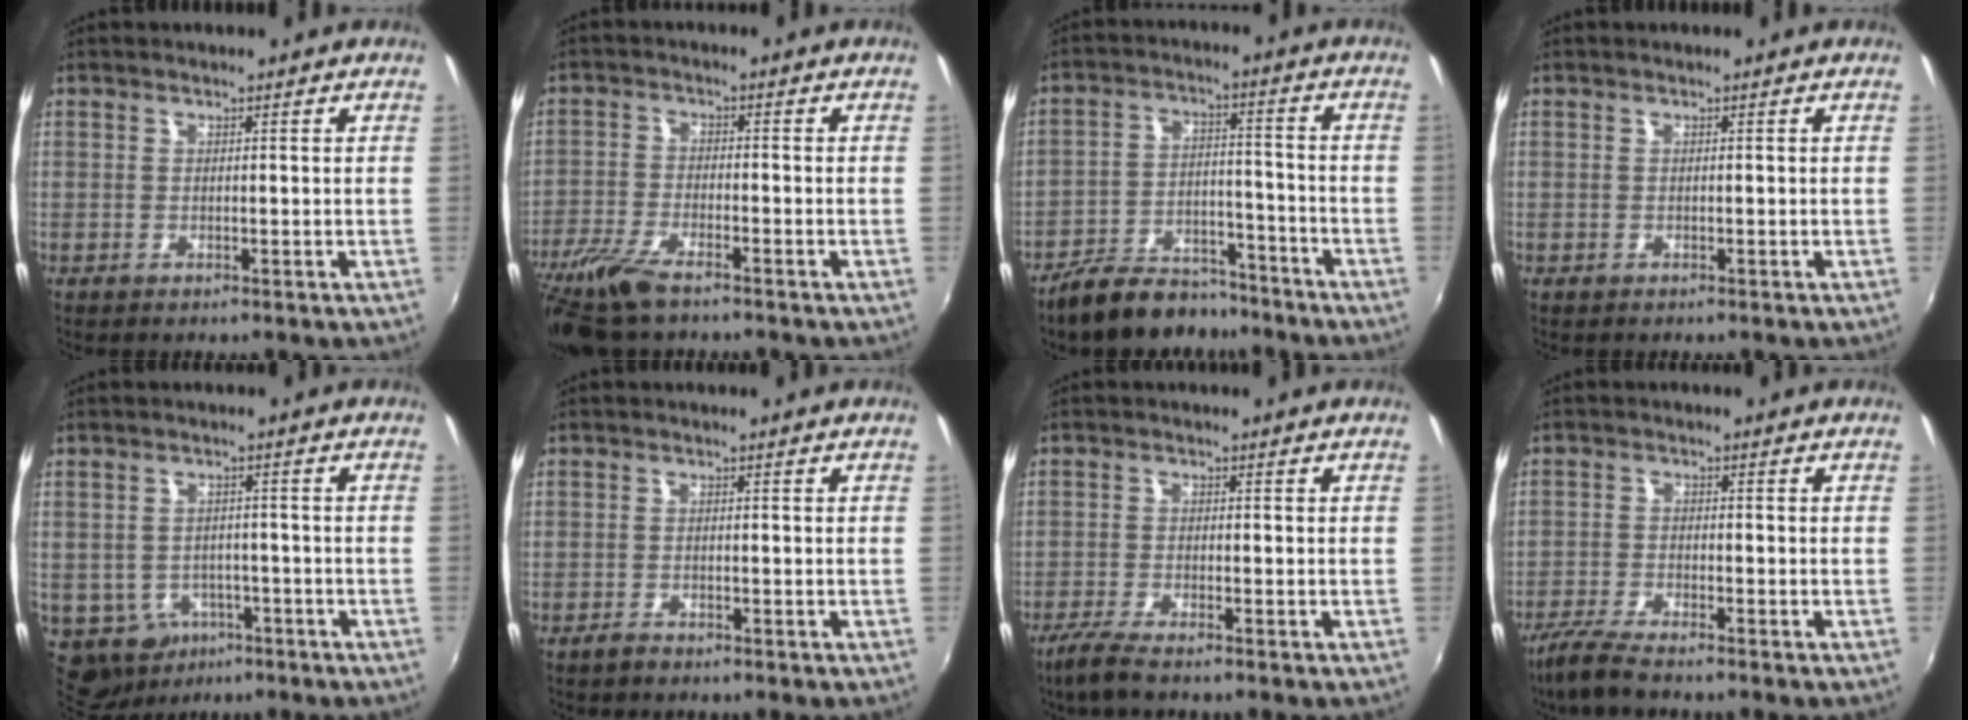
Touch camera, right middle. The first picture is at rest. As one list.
[{"total": 10.3, "force": [-7.8, 2.7, 6.1], "torque": [-0.150, -0.035, -0.155]}, {"total": 12.0, "force": [-10.1, 5.0, 4.2], "torque": [-0.096, 0.013, -0.151]}, {"total": 0.0}, {"total": 9.1, "force": [-4.1, 7.5, 3.2], "torque": [-0.096, -0.009, -0.044]}, {"total": 1.3, "force": [-1.2, 0.5, 0.4], "torque": [-0.010, 0.000, -0.022]}, {"total": 4.3, "force": [-3.5, 0.4, 2.5], "torque": [-0.074, -0.011, -0.070]}, {"total": 5.8, "force": [-5.0, 0.6, 3.0], "torque": [-0.085, -0.017, -0.098]}]